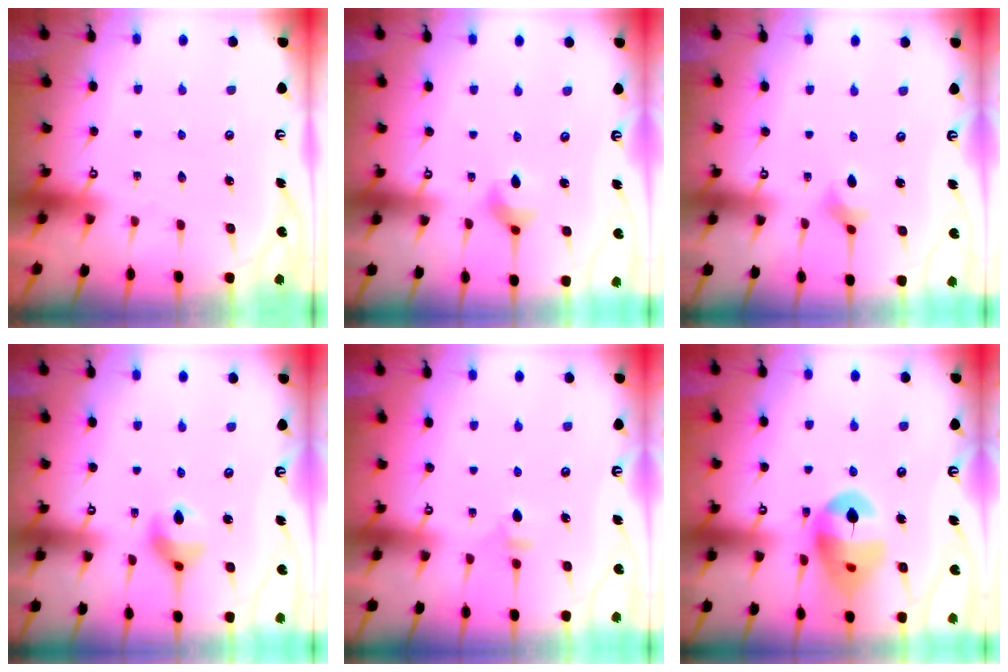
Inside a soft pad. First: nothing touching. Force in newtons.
{"total": 4.6, "press": 4.5, "slide": 0.7}
{"total": 4.4, "press": 4.3, "slide": 0.8}
{"total": 8.5, "press": 8.4, "slide": 0.8}
{"total": 4.0, "press": 3.9, "slide": 0.6}
{"total": 14.5, "press": 14.4, "slide": 1.6}